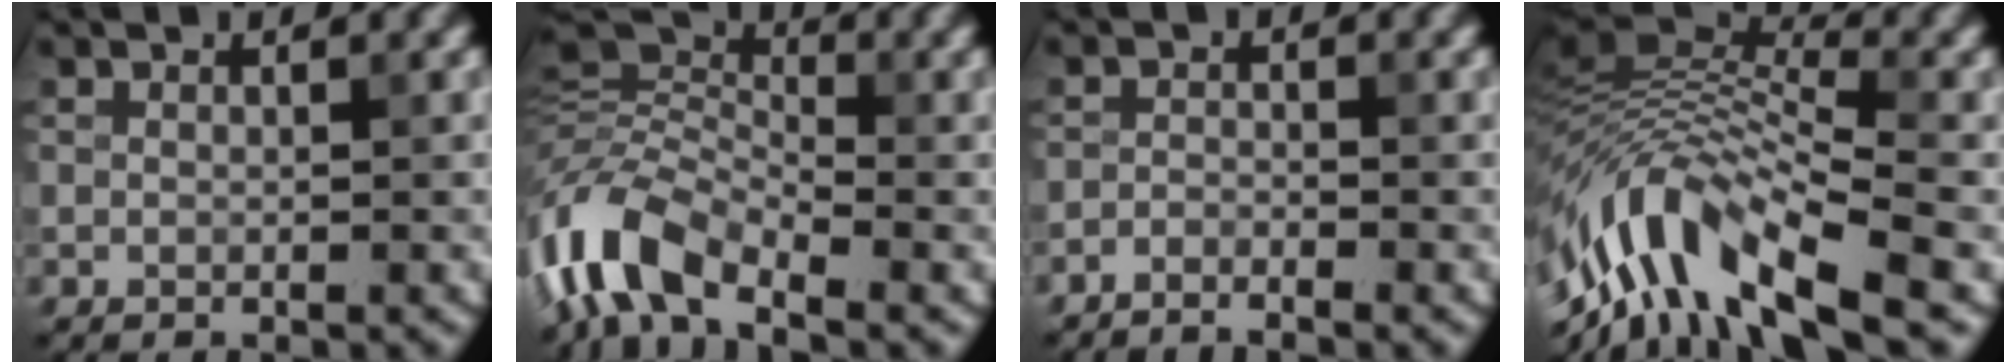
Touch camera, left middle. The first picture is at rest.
{"total": 7.7, "force": [-4.6, 3.4, 5.0], "torque": [-0.113, 0.016, -0.102]}
{"total": 2.0, "force": [-2.0, -0.3, -0.2], "torque": [-0.005, -0.001, -0.030]}
{"total": 11.3, "force": [-5.5, 3.6, 9.2], "torque": [-0.179, 0.026, -0.089]}